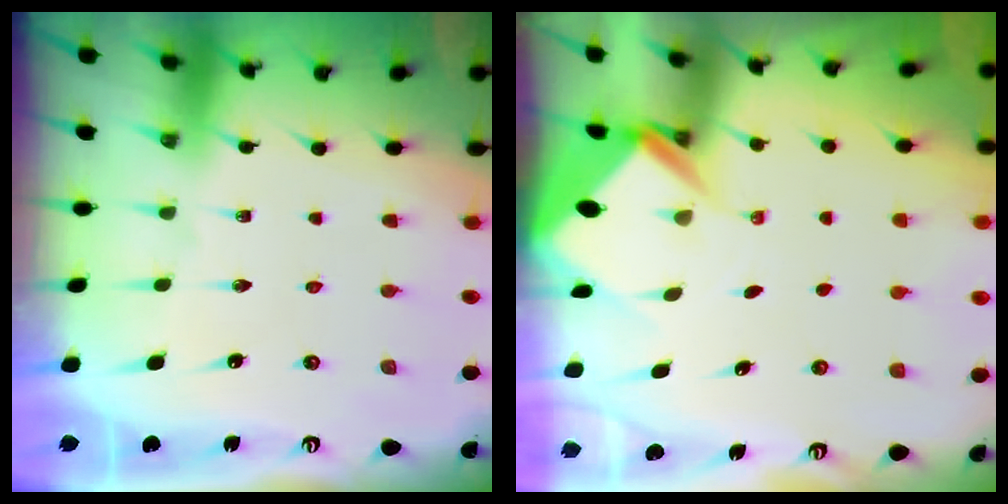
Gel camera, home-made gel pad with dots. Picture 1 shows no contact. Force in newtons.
{"total": 5.0, "press": 5.0, "slide": 0.6}